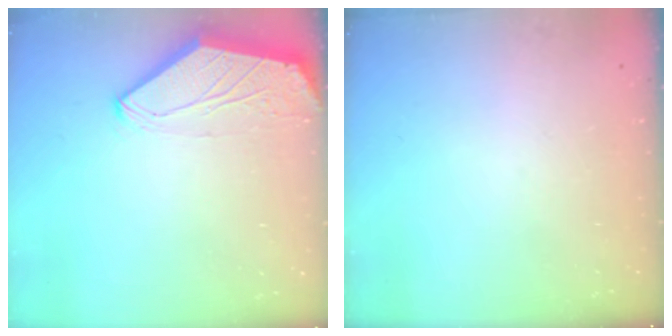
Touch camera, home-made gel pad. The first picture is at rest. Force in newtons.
{"total": 0.0}